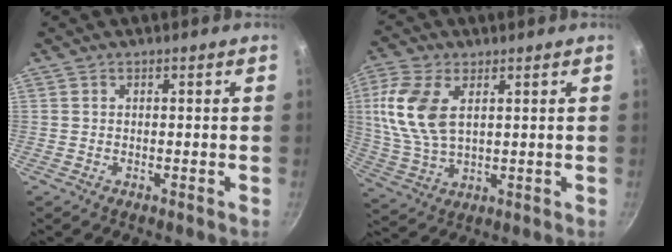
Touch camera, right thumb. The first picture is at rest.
{"total": 12.1, "force": [3.3, 6.7, 9.6], "torque": [-0.200, -0.003, 0.068]}